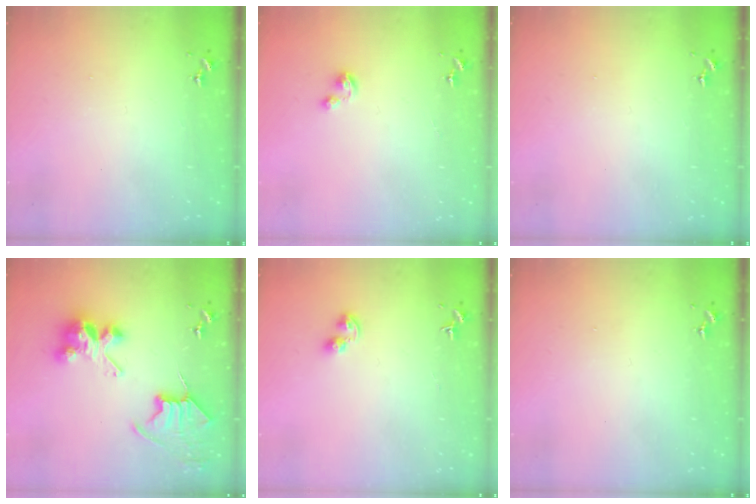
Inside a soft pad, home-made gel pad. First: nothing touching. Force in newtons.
{"total": 3.2, "press": 3.2, "slide": 0.2}
{"total": 0.0}
{"total": 10.9, "press": 10.8, "slide": 1.3}
{"total": 4.2, "press": 4.1, "slide": 0.5}
{"total": 0.0}